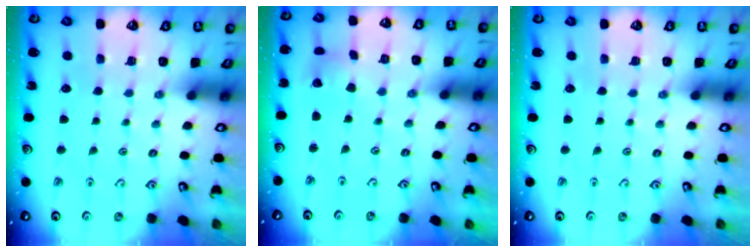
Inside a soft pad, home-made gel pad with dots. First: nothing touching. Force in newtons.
{"total": 3.6, "press": 3.6, "slide": 0.3}
{"total": 0.0}